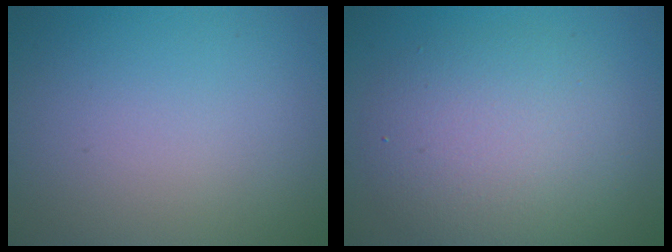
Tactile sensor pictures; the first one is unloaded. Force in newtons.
{"total": 6.0, "press": 6.0, "slide": 0.4}